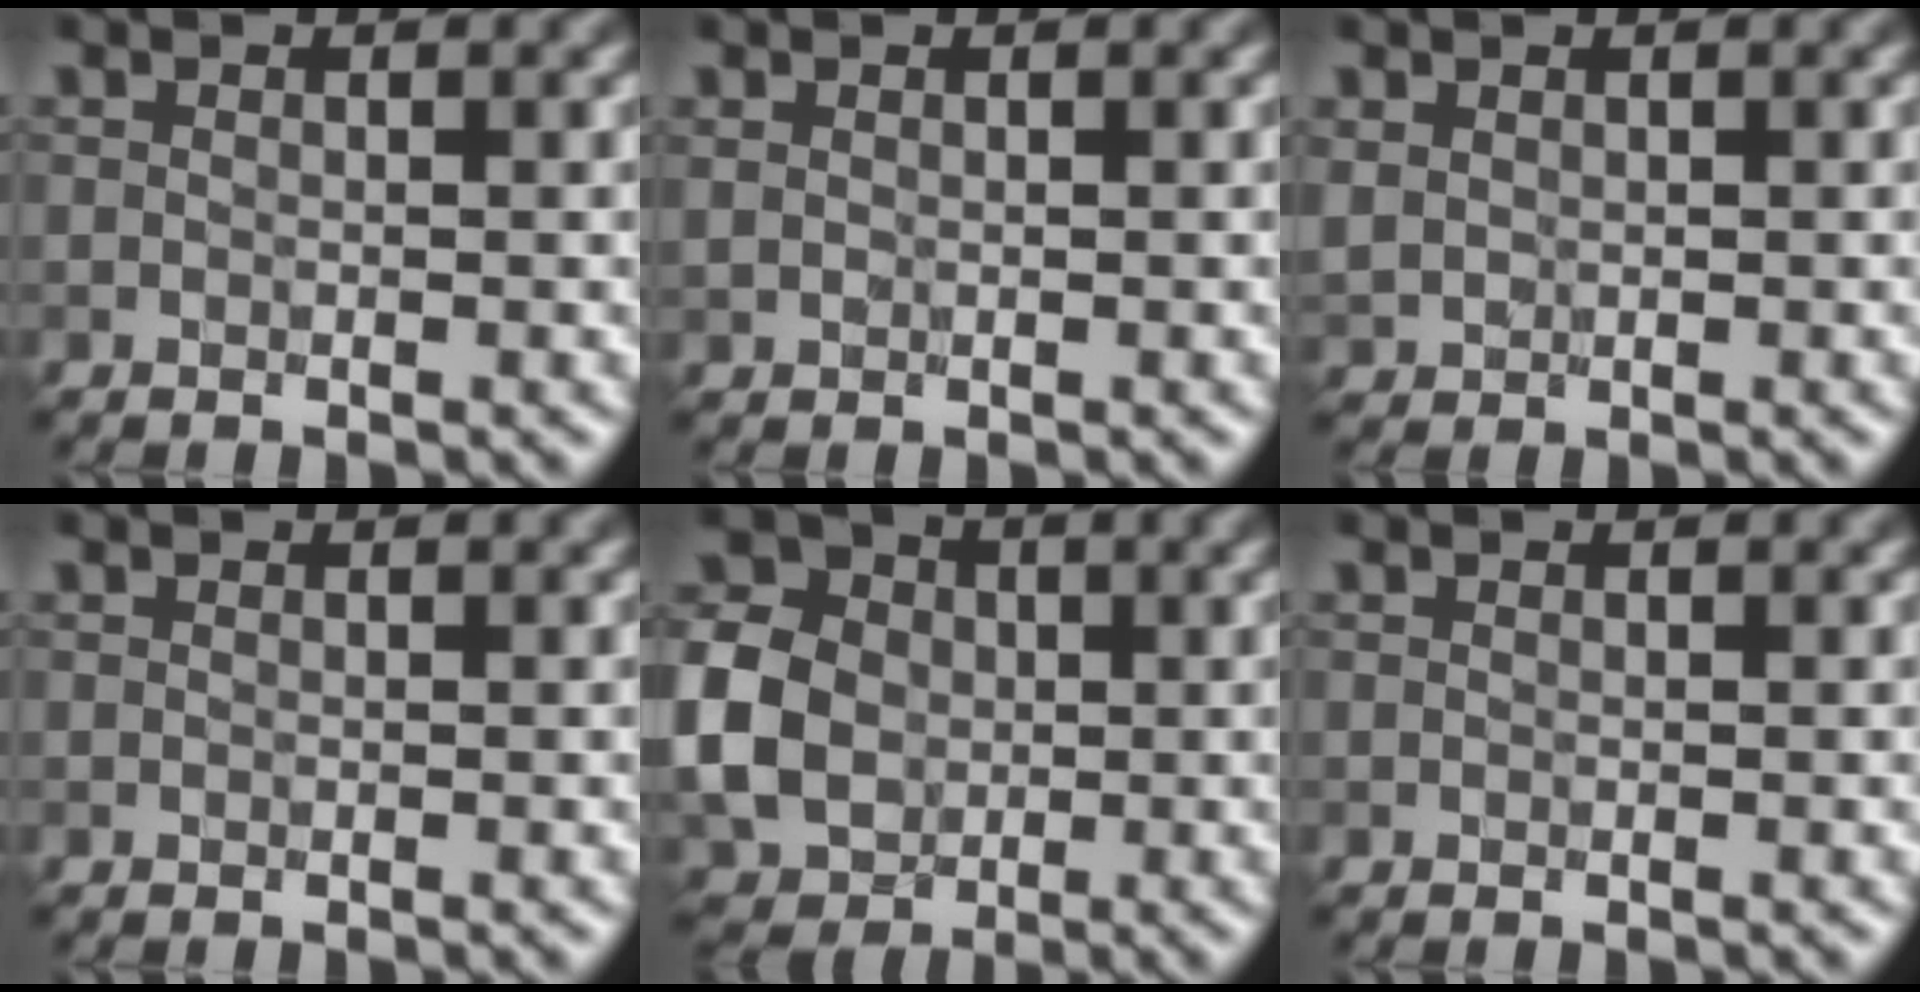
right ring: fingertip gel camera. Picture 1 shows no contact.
{"total": 0.6, "force": [0.2, 0.5, 0.4], "torque": [-0.010, -0.001, 0.008]}
{"total": 1.3, "force": [0.6, 1.0, 0.5], "torque": [-0.013, -0.002, 0.016]}
{"total": 0.0}
{"total": 7.6, "force": [-0.6, 6.3, 4.1], "torque": [-0.100, 0.009, -0.020]}
{"total": 0.0}